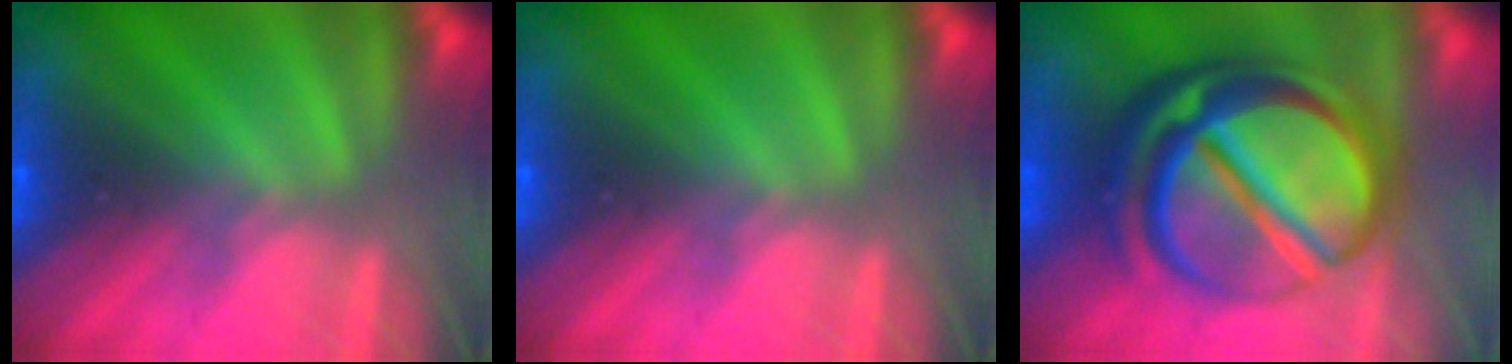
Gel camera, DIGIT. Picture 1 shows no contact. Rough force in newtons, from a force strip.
{"total": 0.0}
{"total": 7.9}